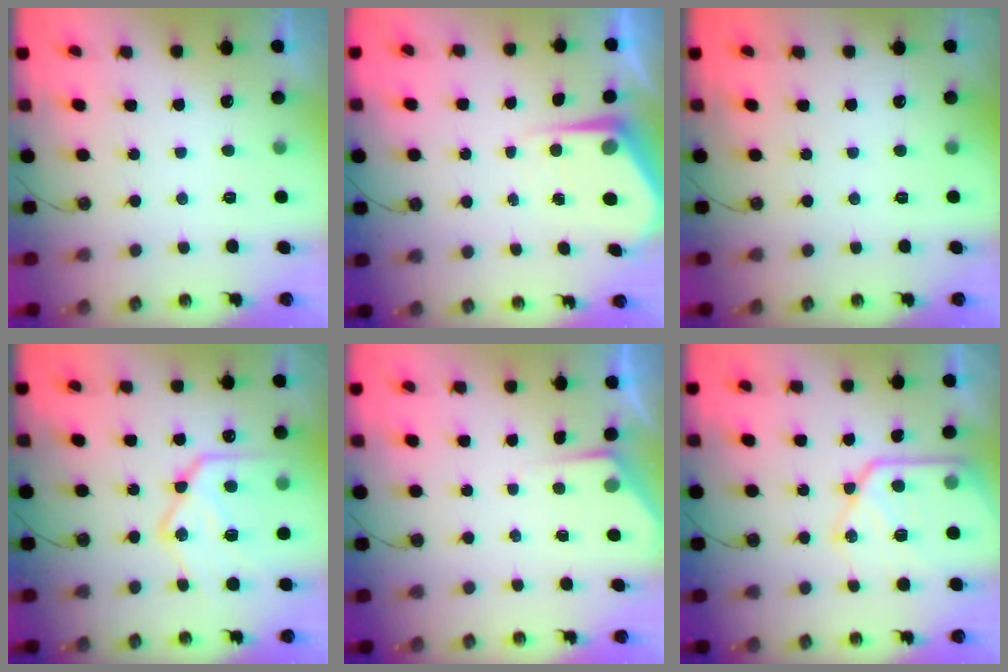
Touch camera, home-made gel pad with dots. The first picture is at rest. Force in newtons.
{"total": 6.5, "press": 6.4, "slide": 0.6}
{"total": 0.0}
{"total": 20.3, "press": 20.2, "slide": 2.0}
{"total": 3.5, "press": 3.5, "slide": 0.5}
{"total": 16.3, "press": 16.3, "slide": 1.5}